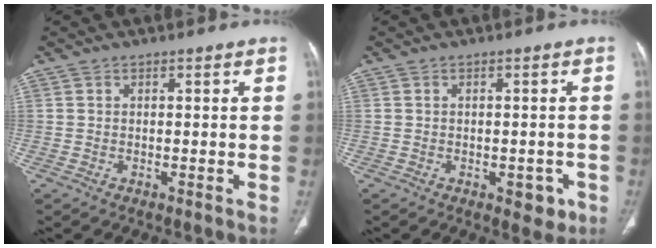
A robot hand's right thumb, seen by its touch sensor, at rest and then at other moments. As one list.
[{"total": 3.9, "force": [-1.7, 2.3, 2.6], "torque": [-0.012, 0.006, -0.016]}]